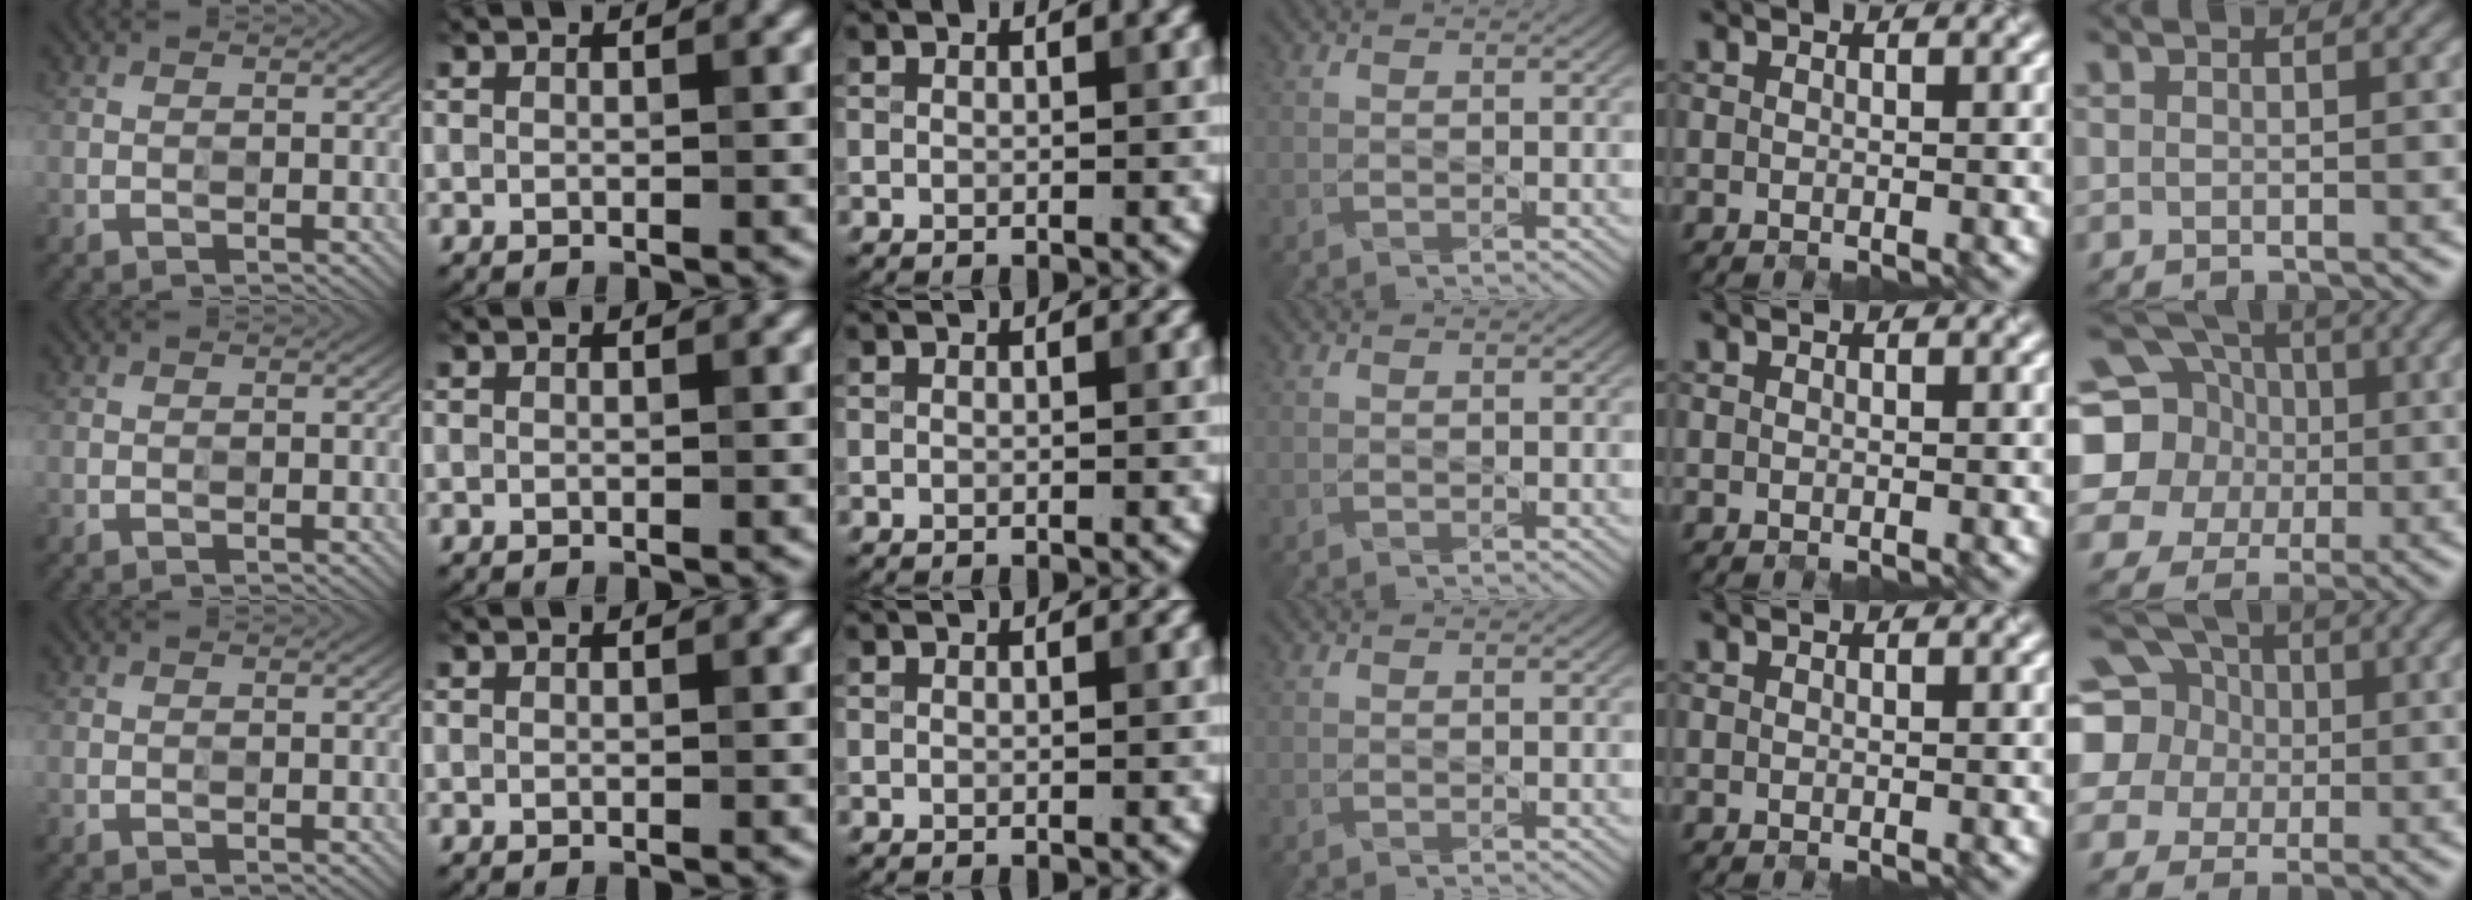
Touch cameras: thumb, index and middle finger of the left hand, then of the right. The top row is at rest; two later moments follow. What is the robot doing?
{"motion": "close", "object": "laptop"}